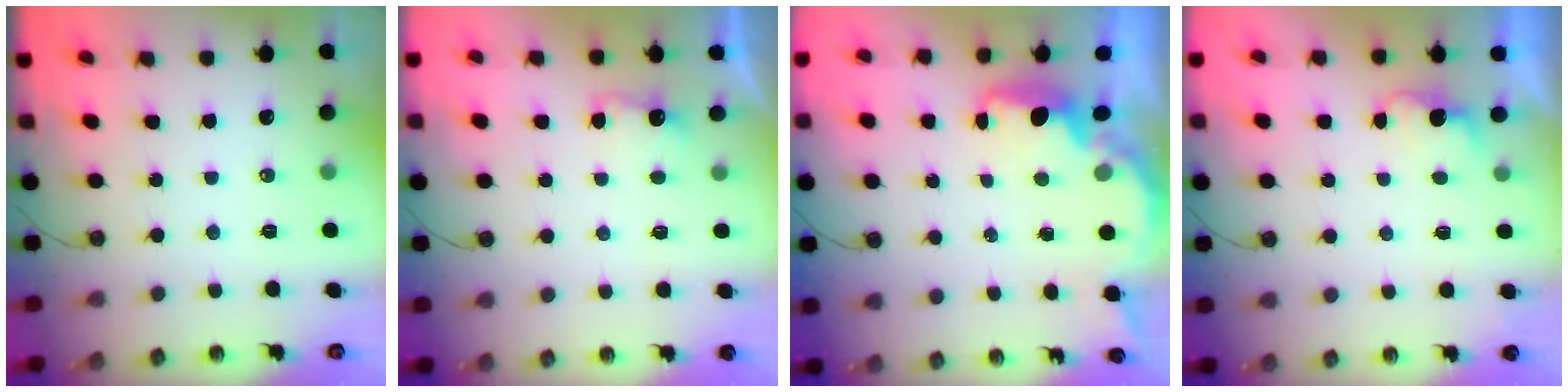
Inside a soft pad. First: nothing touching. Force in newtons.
{"total": 2.7, "press": 2.5, "slide": 0.9}
{"total": 2.2, "press": 2.1, "slide": 0.7}
{"total": 1.4, "press": 1.2, "slide": 0.7}